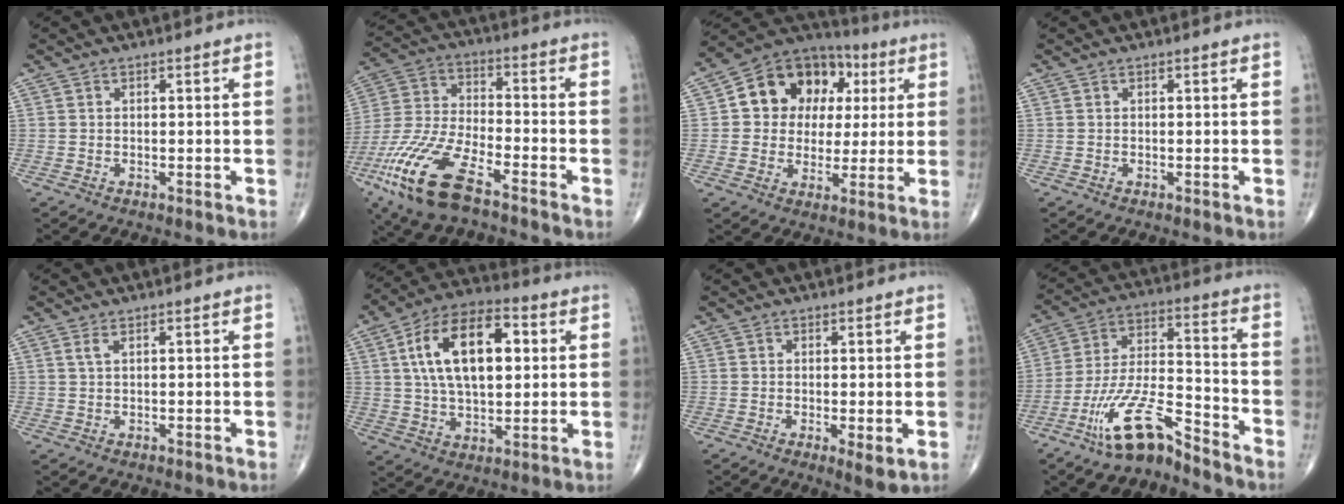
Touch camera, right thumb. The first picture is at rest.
{"total": 17.5, "force": [-10.1, 6.3, 12.9], "torque": [-0.286, 0.025, -0.197]}
{"total": 16.0, "force": [3.7, 12.8, 9.0], "torque": [-0.092, 0.019, 0.056]}
{"total": 0.0}
{"total": 1.3, "force": [0.7, 0.3, 1.0], "torque": [-0.024, 0.004, 0.018]}
{"total": 18.4, "force": [4.1, 9.7, 15.1], "torque": [-0.239, 0.012, 0.066]}
{"total": 3.0, "force": [-0.5, 0.9, 2.8], "torque": [-0.049, -0.013, -0.009]}
{"total": 12.6, "force": [-9.3, 3.2, 7.9], "torque": [-0.158, 0.073, -0.182]}